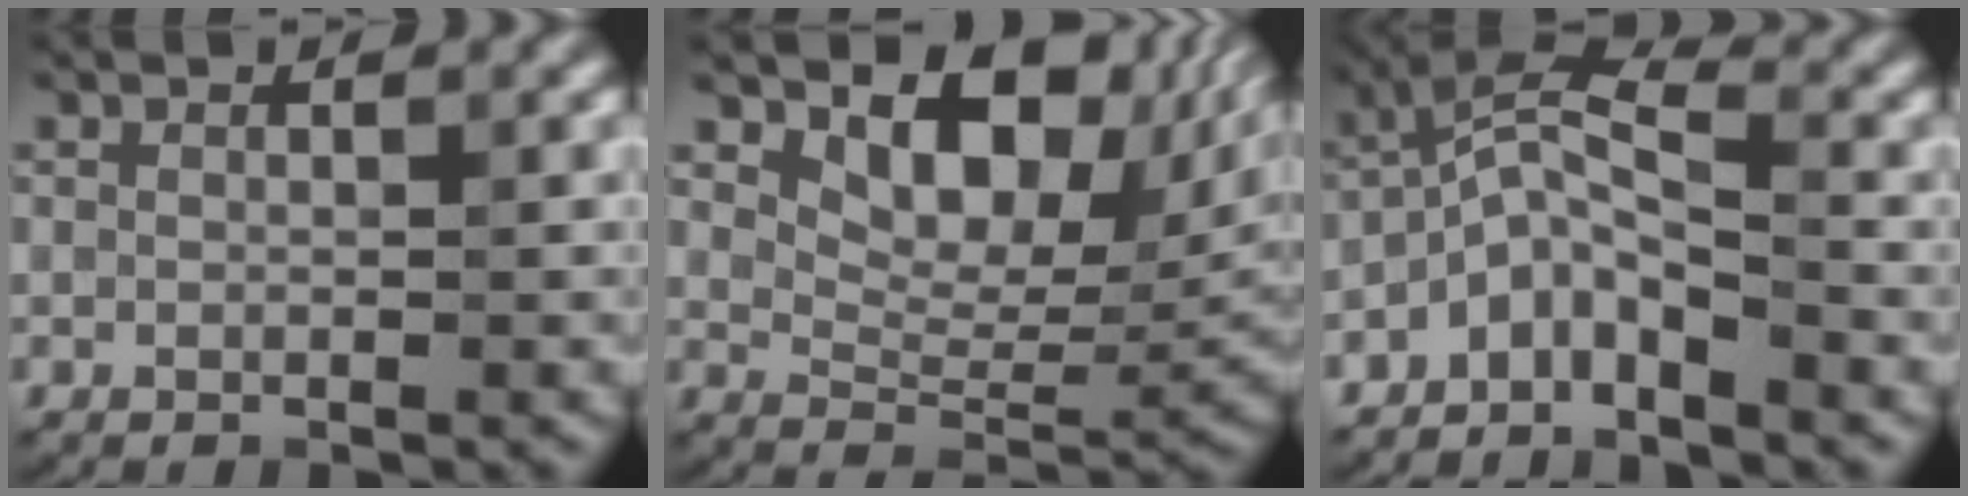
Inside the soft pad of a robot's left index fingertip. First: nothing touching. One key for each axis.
{"total": 9.0, "fx": 4.5, "fy": 5.2, "fz": 5.8, "tx": -0.074, "ty": -0.013, "tz": 0.074}
{"total": 4.2, "fx": -2.5, "fy": 1.5, "fz": 3.1, "tx": -0.061, "ty": 0.014, "tz": -0.057}